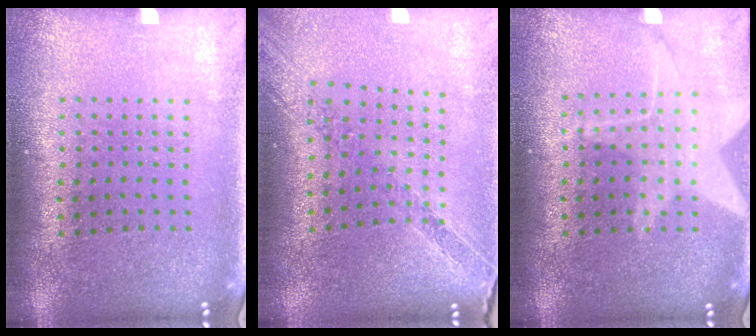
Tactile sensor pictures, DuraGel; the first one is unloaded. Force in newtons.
{"total": 1.1, "press": 1.1, "slide": 0.2}
{"total": 1.5, "press": 1.3, "slide": 0.6}